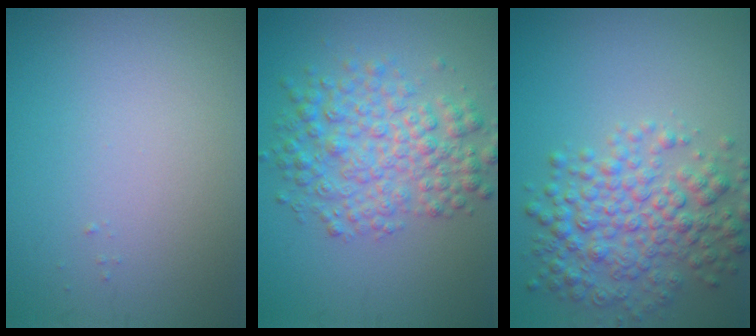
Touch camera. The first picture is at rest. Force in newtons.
{"total": 5.4, "press": 5.4, "slide": 0.1}
{"total": 5.7, "press": 5.7, "slide": 0.2}